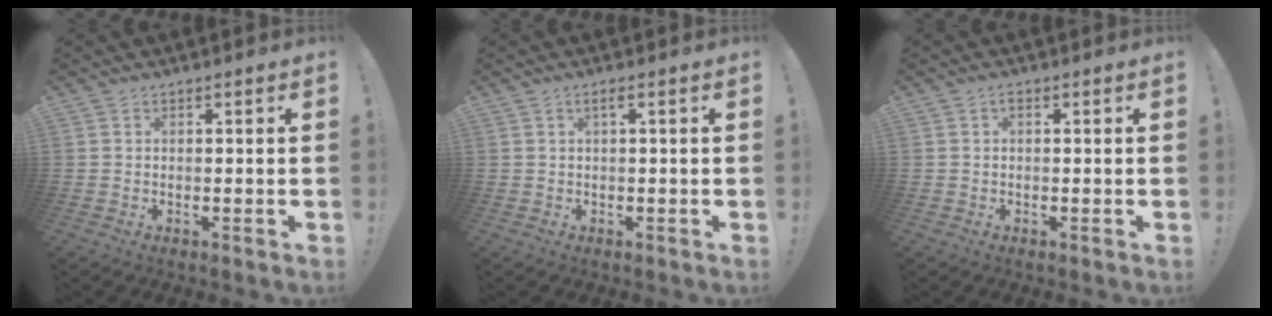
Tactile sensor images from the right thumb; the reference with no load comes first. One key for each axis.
{"total": 1.6, "fx": 0.2, "fy": -0.1, "fz": 1.6, "tx": -0.026, "ty": -0.001, "tz": 0.000}
{"total": 0.5, "fx": -0.2, "fy": 0.2, "fz": 0.4, "tx": -0.005, "ty": -0.001, "tz": -0.004}